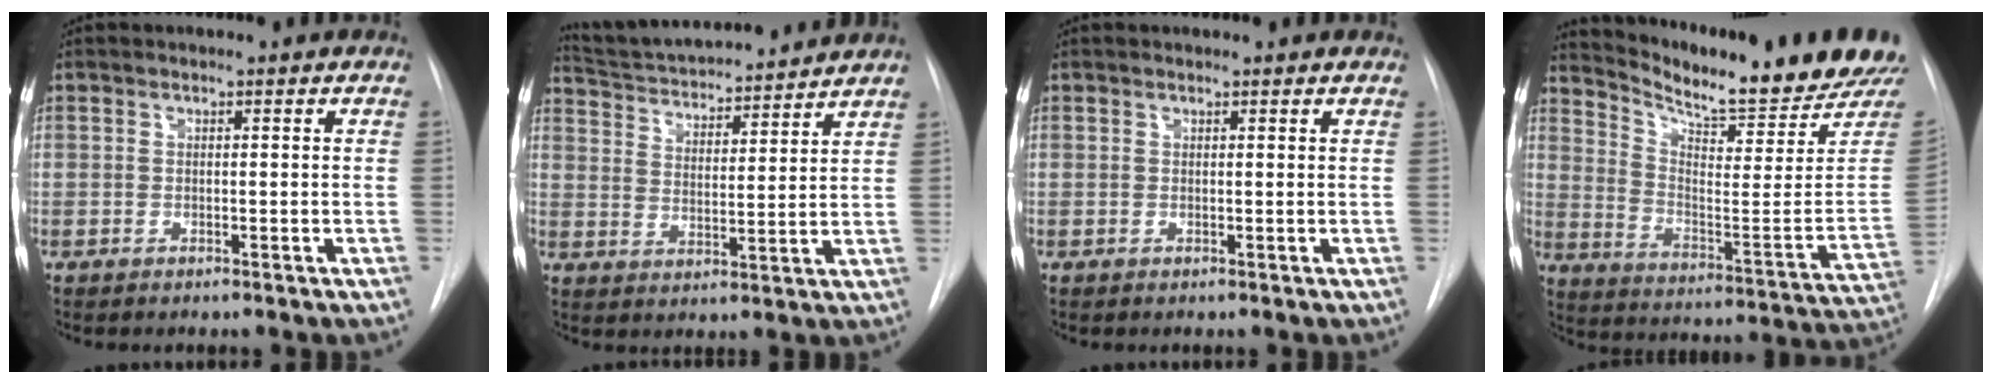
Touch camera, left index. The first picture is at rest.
{"total": 15.6, "force": [14.6, 1.7, 5.2], "torque": [-0.090, 0.013, 0.228]}
{"total": 1.1, "force": [1.0, 0.1, 0.2], "torque": [-0.009, 0.008, 0.007]}
{"total": 21.2, "force": [19.2, 0.8, 9.0], "torque": [-0.151, -0.096, 0.264]}